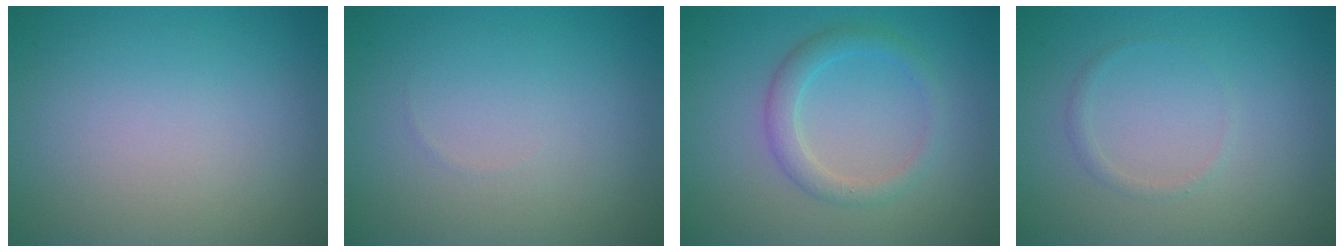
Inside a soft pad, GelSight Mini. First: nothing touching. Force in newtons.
{"total": 0.0}
{"total": 2.3, "press": 2.3, "slide": 0.1}
{"total": 0.7, "press": 0.7, "slide": 0.0}